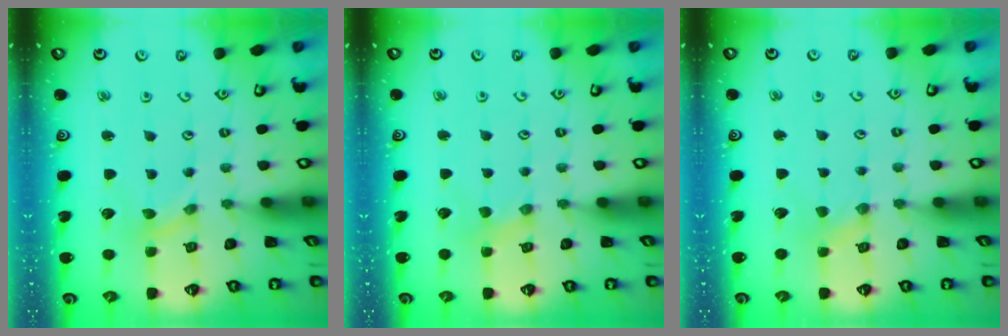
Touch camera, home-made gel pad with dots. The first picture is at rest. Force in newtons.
{"total": 0.8, "press": 0.8, "slide": 0.2}
{"total": 0.5, "press": 0.5, "slide": 0.1}